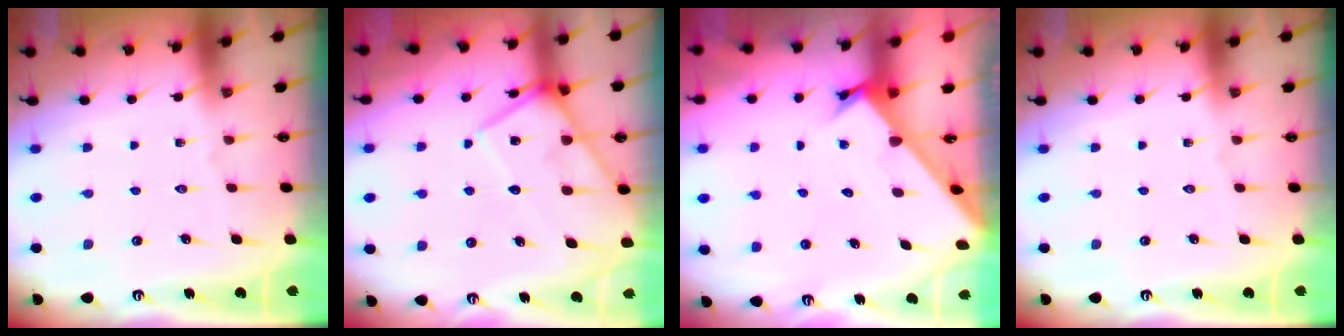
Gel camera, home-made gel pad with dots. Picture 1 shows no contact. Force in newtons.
{"total": 11.6, "press": 11.5, "slide": 0.9}
{"total": 2.1, "press": 2.1, "slide": 0.2}
{"total": 0.0}